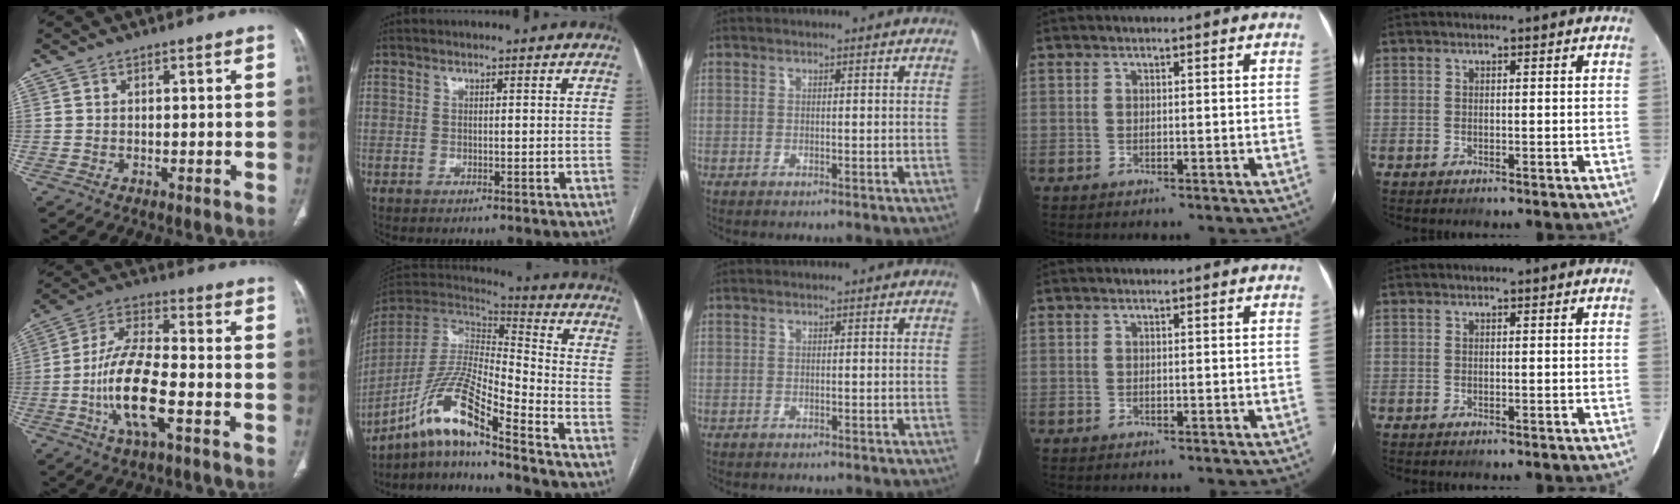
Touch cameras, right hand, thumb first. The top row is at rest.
{"thumb": {"total": 13.7, "force": [-4.3, 4.6, 12.2], "torque": [-0.247, 0.023, -0.082]}, "index": {"total": 13.5, "force": [-9.7, 0.5, 9.4], "torque": [-0.191, 0.009, -0.182]}}